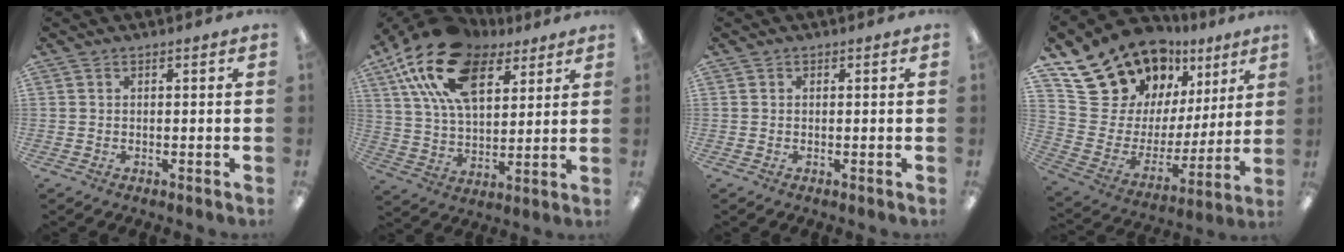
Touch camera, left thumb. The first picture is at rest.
{"total": 21.1, "force": [12.0, 11.5, 13.1], "torque": [-0.264, -0.040, 0.216]}
{"total": 0.0}
{"total": 17.9, "force": [14.6, 9.6, 4.1], "torque": [-0.095, -0.118, 0.280]}